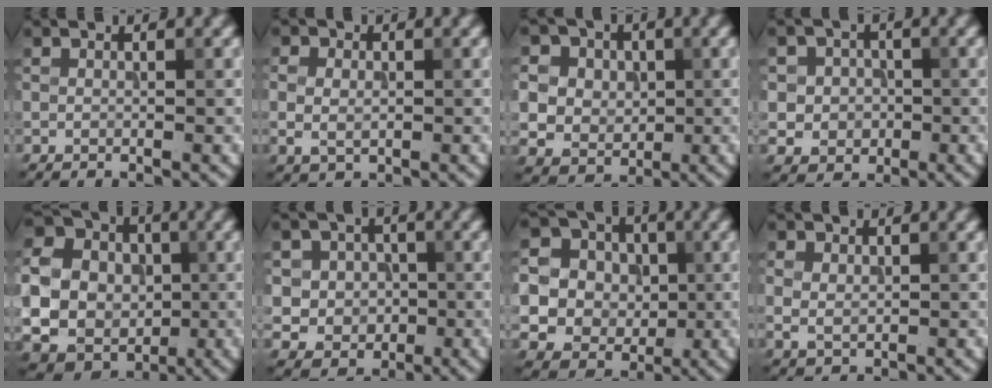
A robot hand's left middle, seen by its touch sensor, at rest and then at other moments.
{"total": 2.6, "force": [0.0, 2.0, 1.7], "torque": [-0.032, -0.001, 0.001]}
{"total": 9.5, "force": [2.6, 8.3, 3.9], "torque": [-0.093, 0.032, 0.031]}
{"total": 4.0, "force": [-0.1, 3.8, 1.2], "torque": [-0.007, 0.013, -0.011]}
{"total": 12.5, "force": [-0.6, 11.3, 5.3], "torque": [-0.145, -0.010, -0.020]}
{"total": 5.3, "force": [0.2, 5.1, 1.6], "torque": [-0.018, 0.018, -0.008]}
{"total": 11.7, "force": [-0.1, 11.0, 4.0], "torque": [-0.123, 0.027, -0.020]}
{"total": 2.1, "force": [0.3, 1.7, 1.3], "torque": [-0.022, 0.000, 0.006]}